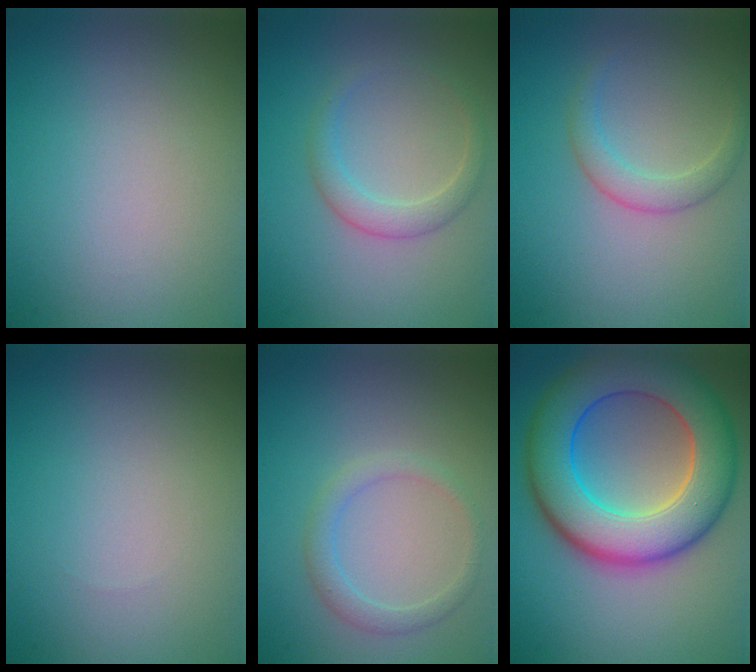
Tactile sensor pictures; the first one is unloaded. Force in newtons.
{"total": 2.2, "press": 2.2, "slide": 0.1}
{"total": 2.2, "press": 2.1, "slide": 0.1}
{"total": 0.0}
{"total": 1.9, "press": 1.9, "slide": 0.1}
{"total": 11.3, "press": 11.3, "slide": 0.2}